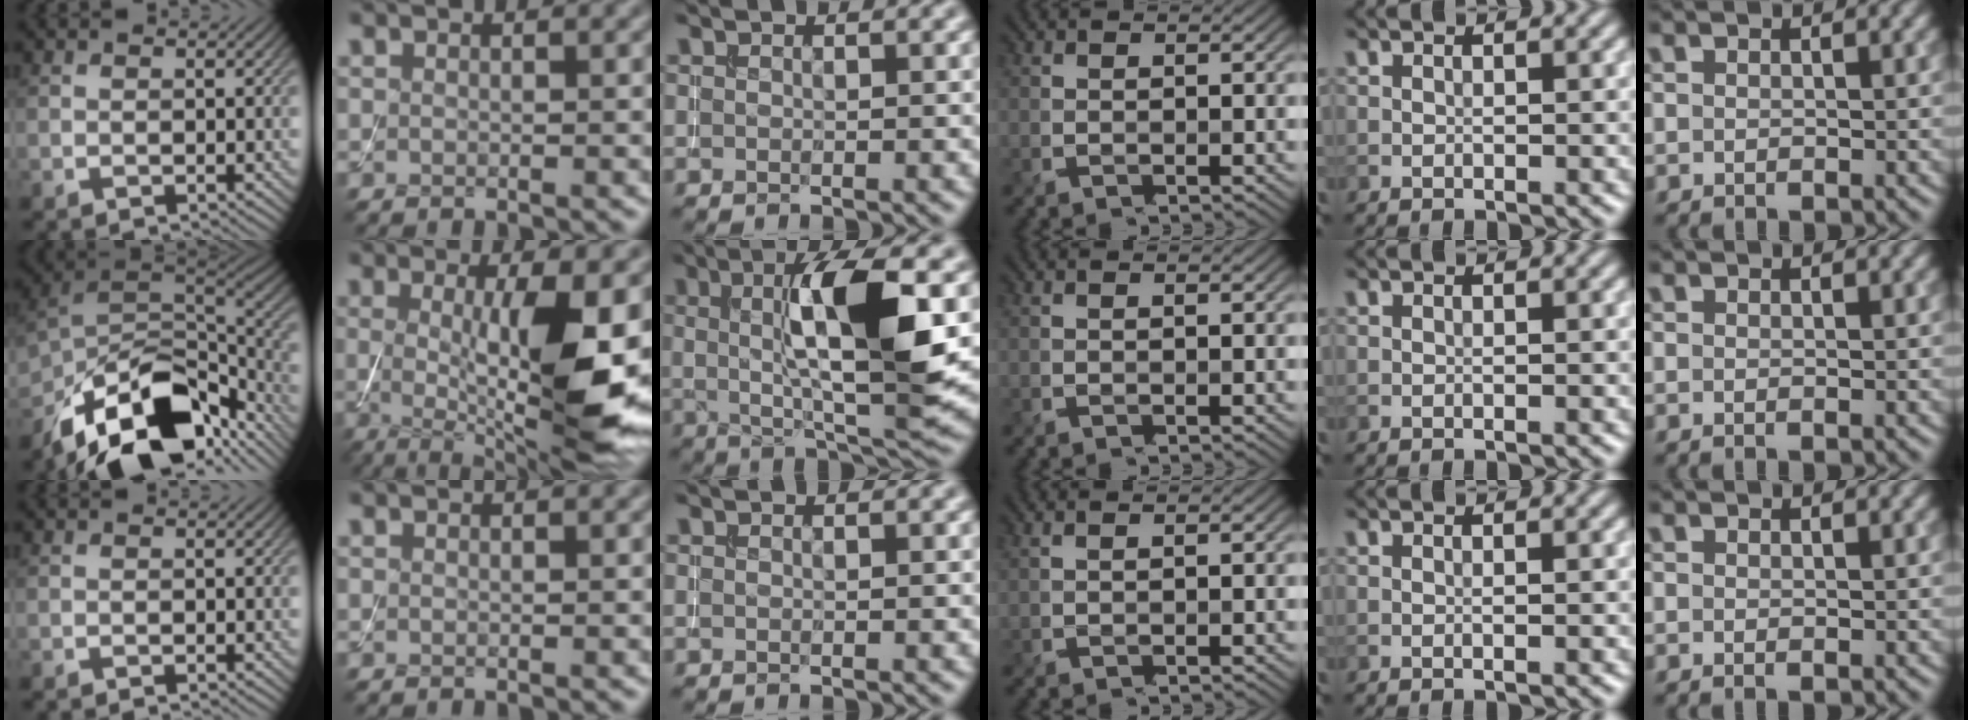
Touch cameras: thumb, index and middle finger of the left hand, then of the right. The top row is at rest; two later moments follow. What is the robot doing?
{"motion": "assemble", "object": "toy tower of hanoi"}